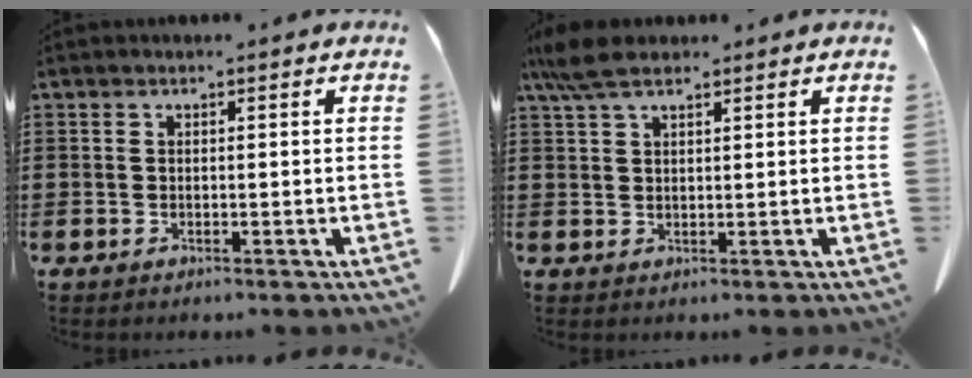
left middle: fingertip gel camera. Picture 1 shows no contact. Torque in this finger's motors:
{"motor_torque": [0.72, 0.48, 0.19, 0.06]}